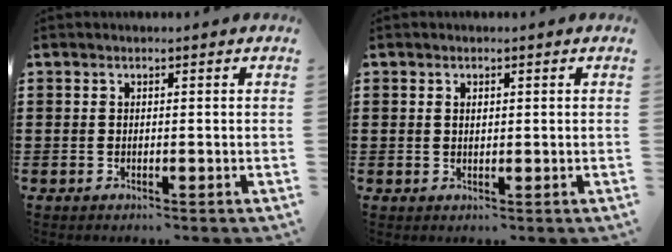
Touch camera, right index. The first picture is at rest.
{"total": 0.9, "force": [0.3, 0.4, 0.7], "torque": [-0.016, 0.003, 0.005]}